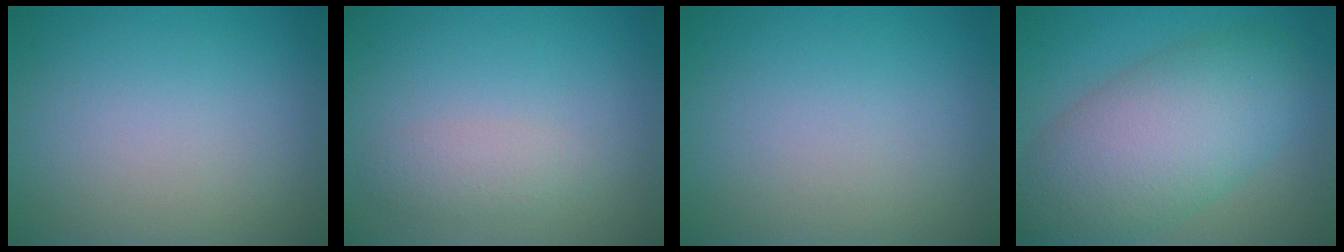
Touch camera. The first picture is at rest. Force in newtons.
{"total": 1.8, "press": 1.8, "slide": 0.0}
{"total": 0.0}
{"total": 9.9, "press": 9.8, "slide": 0.6}